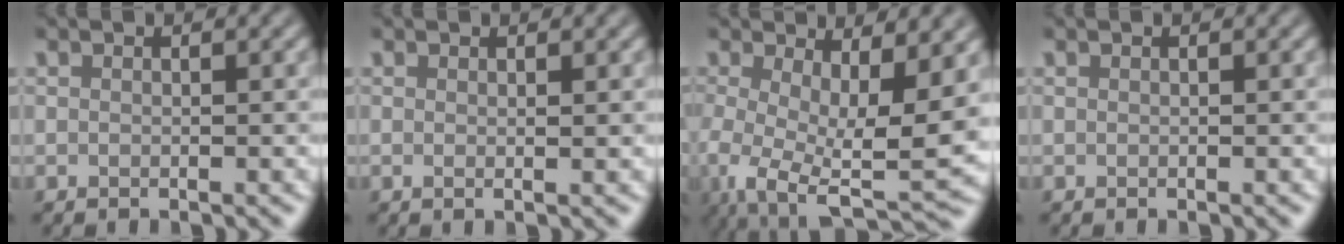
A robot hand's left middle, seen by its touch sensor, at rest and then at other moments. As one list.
[{"total": 0.8, "force": [0.2, 0.1, 0.8], "torque": [-0.010, -0.001, 0.001]}, {"total": 10.8, "force": [-0.6, 4.3, 9.9], "torque": [-0.172, -0.030, -0.004]}, {"total": 0.0}]